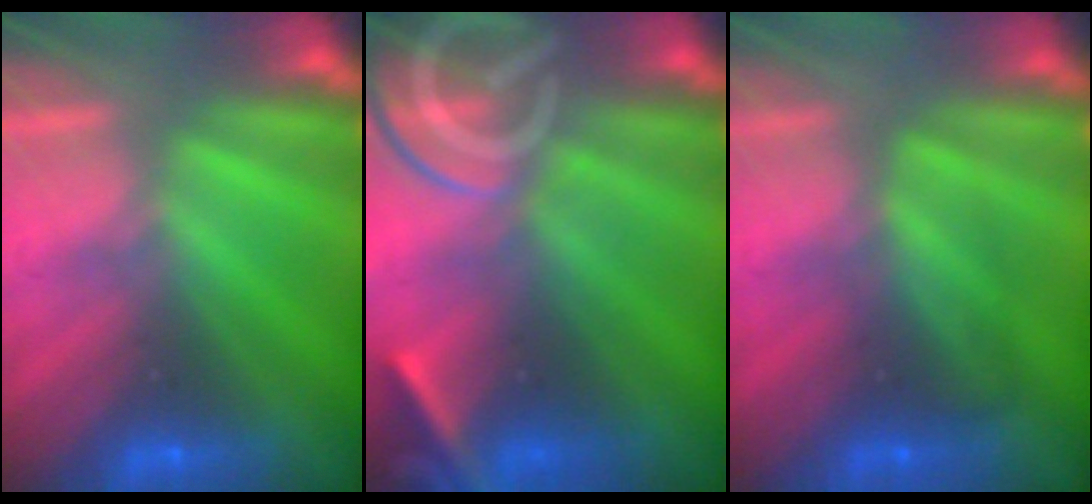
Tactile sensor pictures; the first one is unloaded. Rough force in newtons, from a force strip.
{"total": 8.3}
{"total": 2.4}